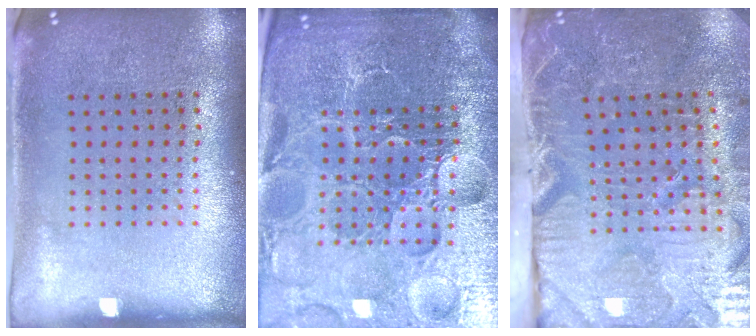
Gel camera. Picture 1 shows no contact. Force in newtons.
{"total": 6.5, "press": 5.8, "slide": 3.0}
{"total": 4.4, "press": 4.1, "slide": 1.4}